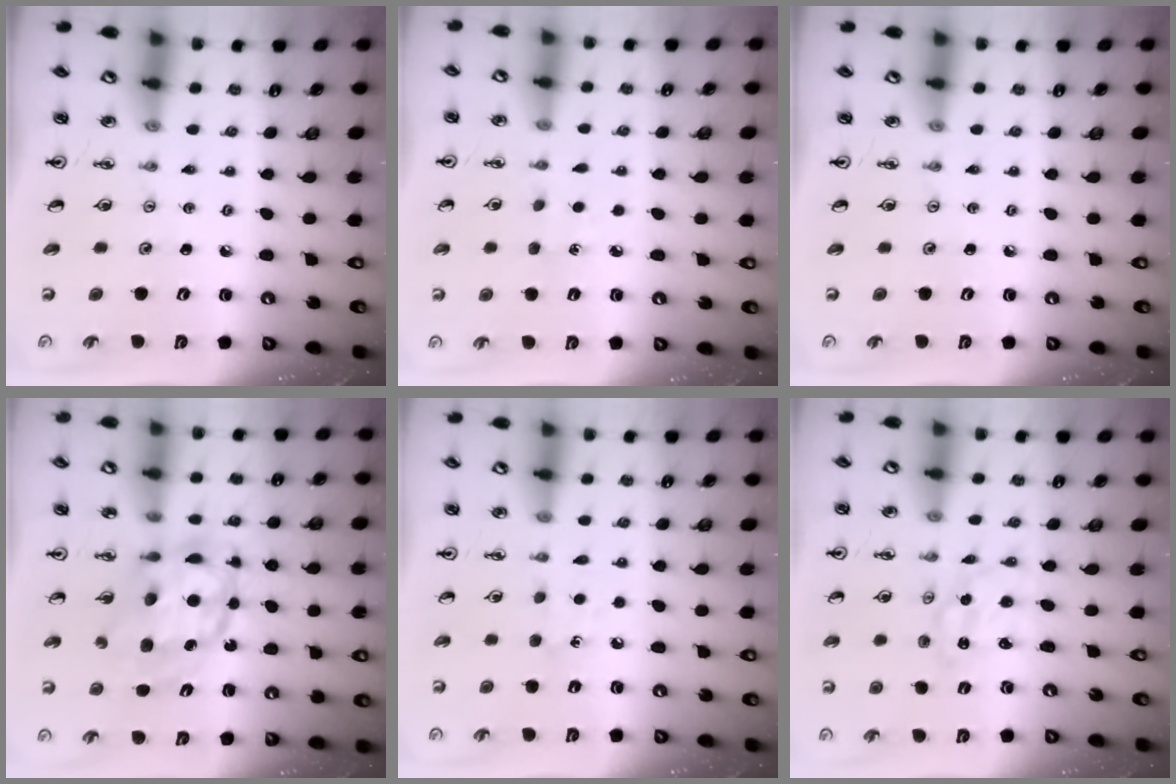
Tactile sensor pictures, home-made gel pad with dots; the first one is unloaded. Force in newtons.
{"total": 2.9, "press": 2.8, "slide": 0.4}
{"total": 0.0}
{"total": 9.7, "press": 9.6, "slide": 0.8}
{"total": 4.4, "press": 4.3, "slide": 0.6}
{"total": 1.5, "press": 1.5, "slide": 0.1}